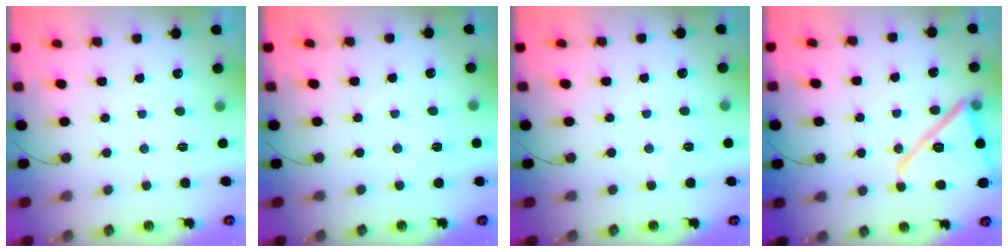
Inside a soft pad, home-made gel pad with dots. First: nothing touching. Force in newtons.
{"total": 10.1, "press": 2.3, "slide": 9.9}
{"total": 2.8, "press": 2.7, "slide": 0.8}
{"total": 17.8, "press": 16.4, "slide": 7.0}